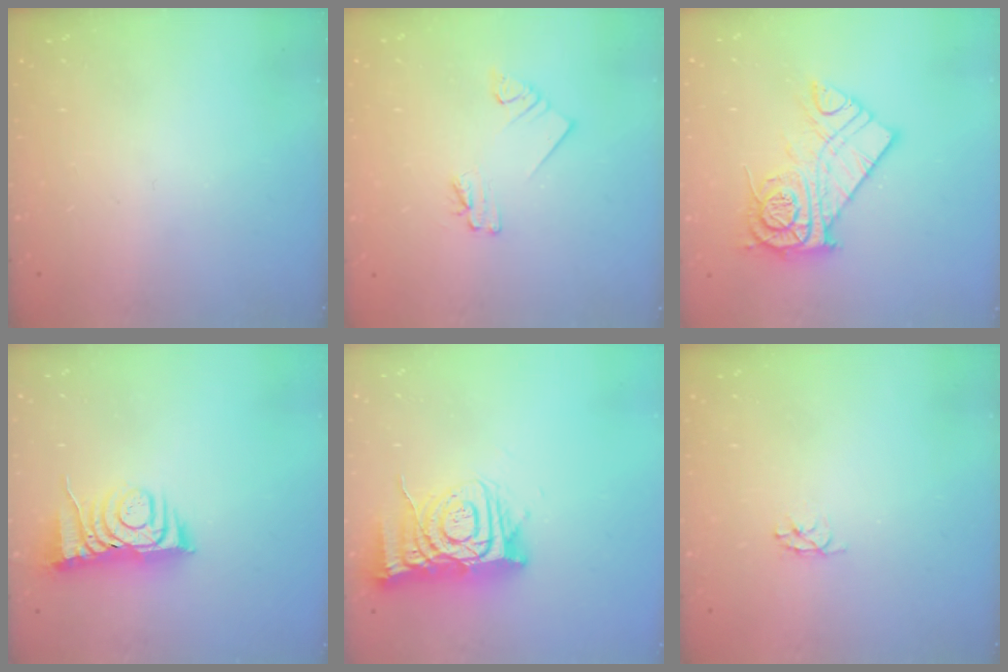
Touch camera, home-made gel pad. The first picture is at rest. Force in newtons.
{"total": 2.3, "press": 2.3, "slide": 0.1}
{"total": 14.0, "press": 13.9, "slide": 1.4}
{"total": 7.3, "press": 7.3, "slide": 0.6}
{"total": 12.6, "press": 12.6, "slide": 1.1}
{"total": 2.9, "press": 2.9, "slide": 0.3}